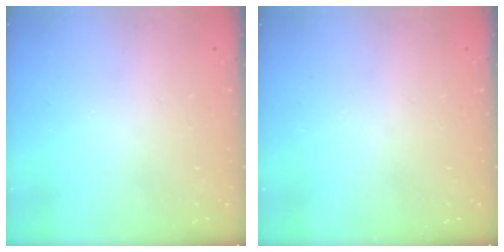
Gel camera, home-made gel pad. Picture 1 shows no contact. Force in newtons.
{"total": 0.0}